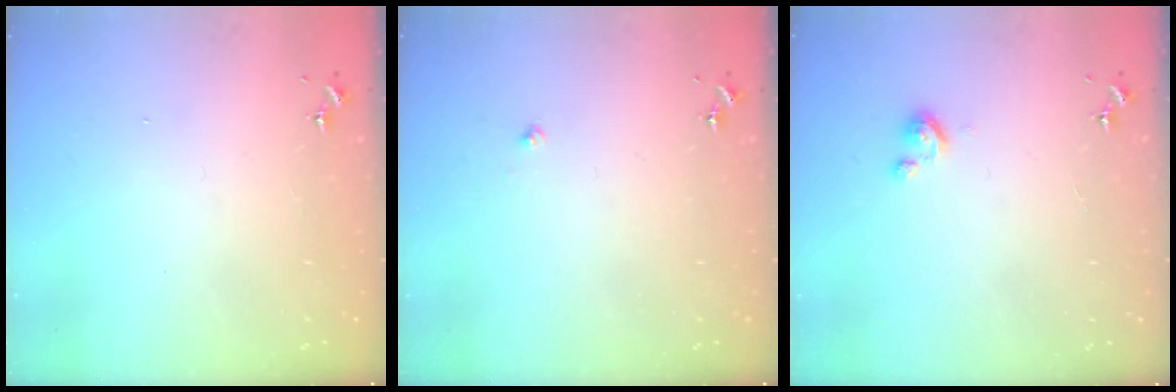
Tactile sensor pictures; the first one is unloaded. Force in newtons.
{"total": 2.0, "press": 2.0, "slide": 0.2}
{"total": 2.8, "press": 2.8, "slide": 0.3}